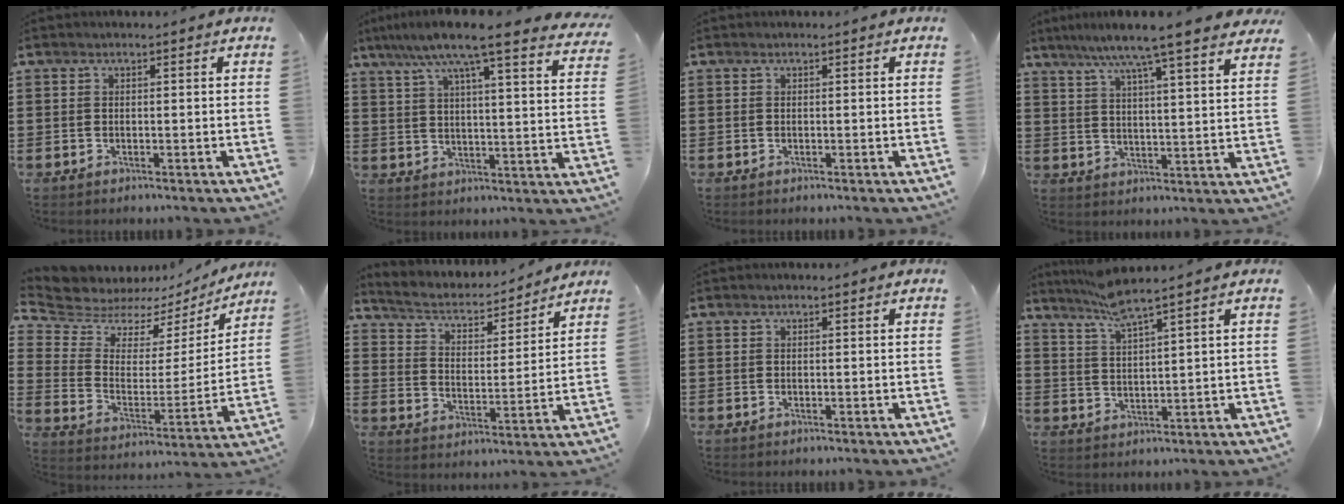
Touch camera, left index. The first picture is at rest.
{"total": 9.8, "force": [7.8, 0.2, 6.0], "torque": [-0.136, -0.035, 0.127]}
{"total": 0.0}
{"total": 7.9, "force": [6.5, -0.9, 4.3], "torque": [-0.106, -0.031, 0.108]}
{"total": 6.6, "force": [6.1, 2.5, 0.5], "torque": [-0.053, -0.044, 0.106]}
{"total": 3.7, "force": [3.3, 1.1, 1.3], "torque": [-0.044, -0.026, 0.047]}
{"total": 0.0}
{"total": 5.2, "force": [4.2, -0.5, 3.0], "torque": [-0.071, -0.014, 0.073]}